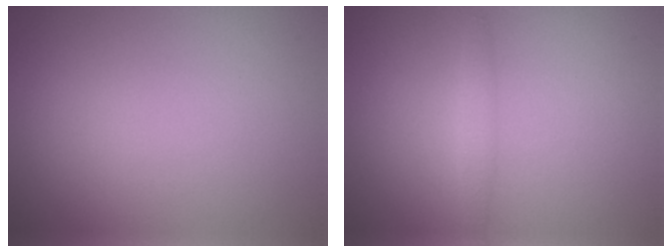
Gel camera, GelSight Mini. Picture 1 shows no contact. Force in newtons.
{"total": 1.3, "press": 1.3, "slide": 0.0}